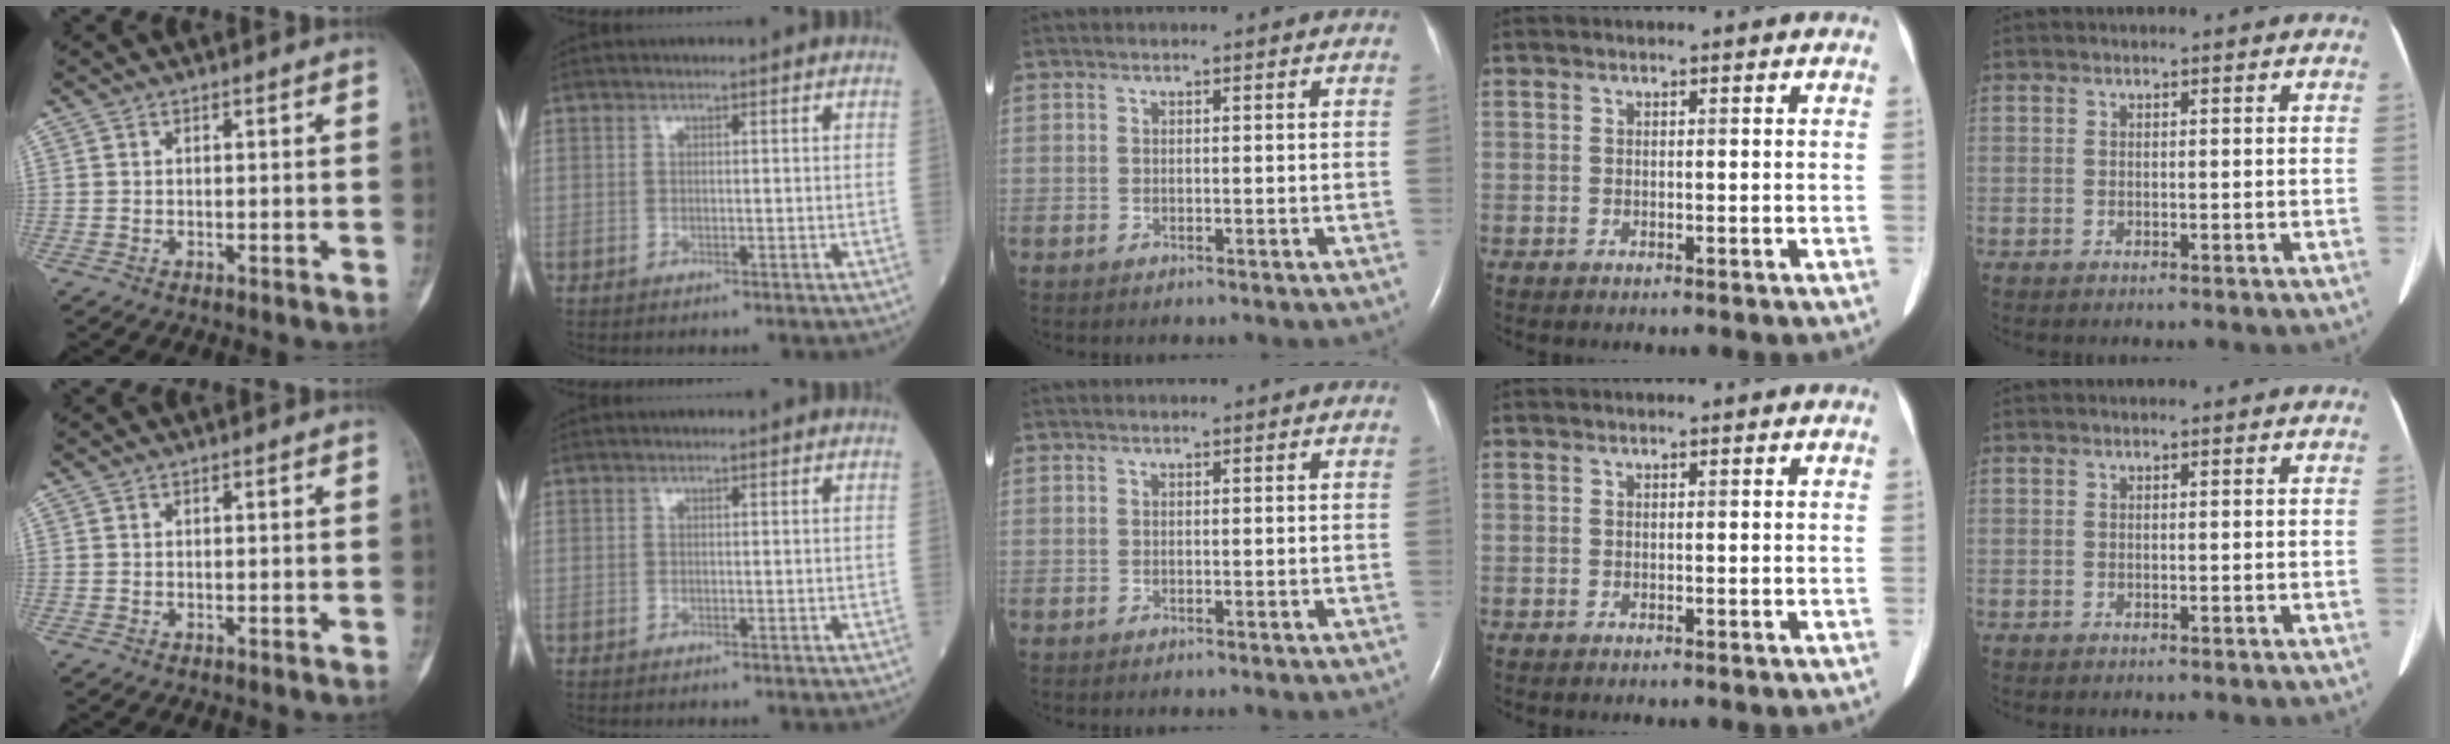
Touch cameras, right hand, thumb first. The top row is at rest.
{}